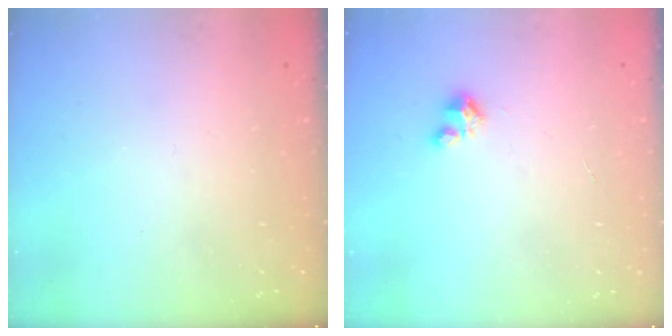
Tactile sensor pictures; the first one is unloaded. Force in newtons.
{"total": 2.4, "press": 2.4, "slide": 0.2}